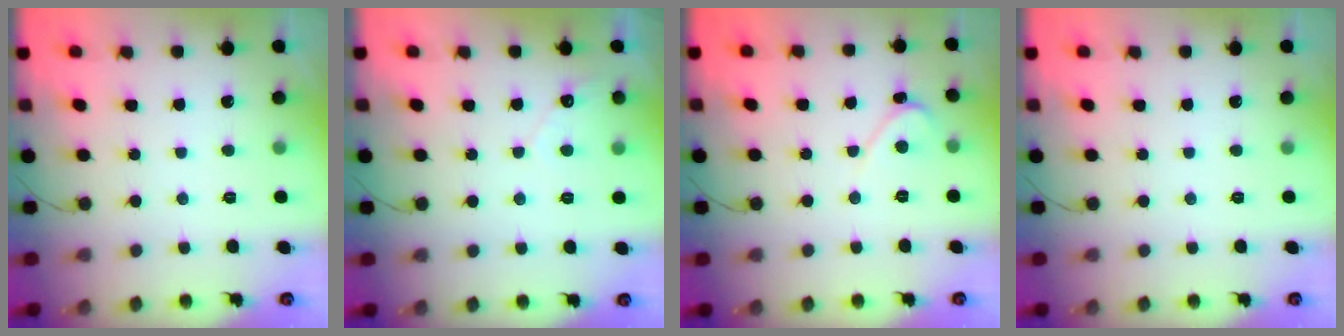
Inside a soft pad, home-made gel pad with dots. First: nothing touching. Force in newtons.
{"total": 2.8, "press": 2.8, "slide": 0.2}
{"total": 2.1, "press": 2.1, "slide": 0.2}
{"total": 0.0}